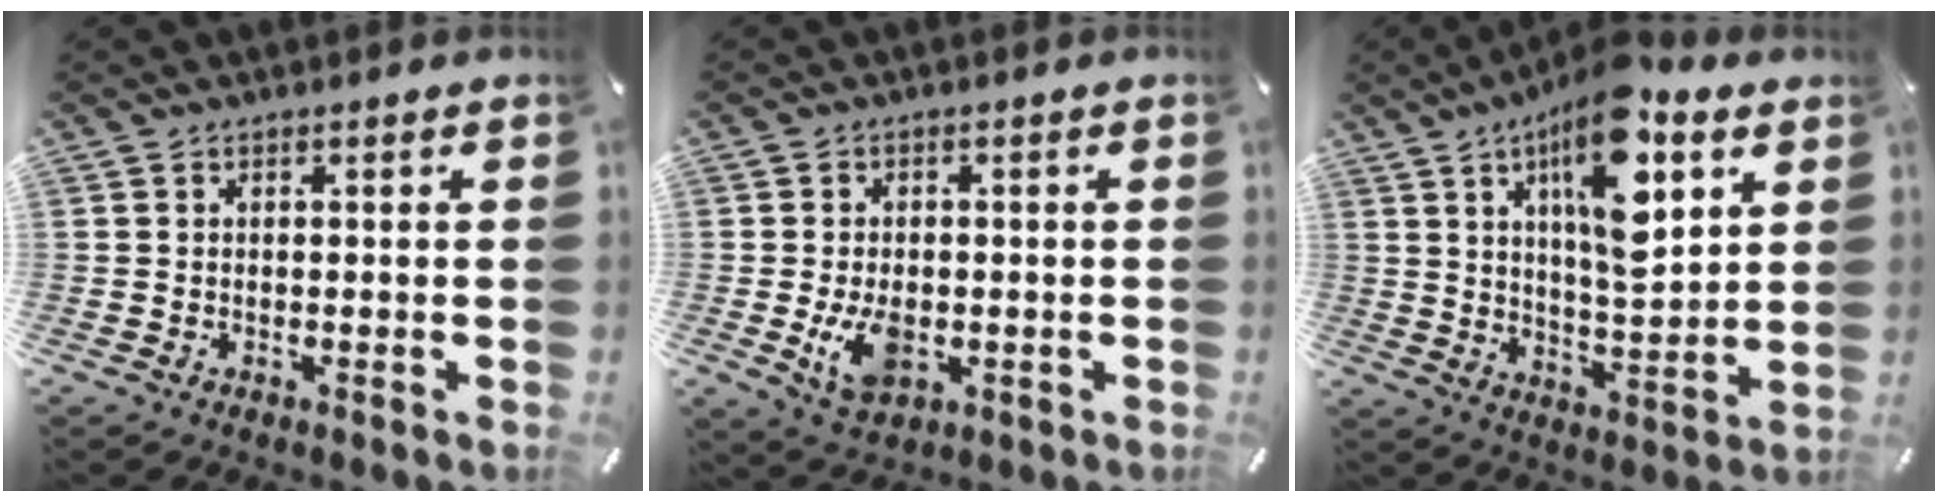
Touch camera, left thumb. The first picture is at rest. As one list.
[{"total": 7.2, "force": [-1.3, 4.8, 5.2], "torque": [-0.110, -0.003, -0.024]}, {"total": 17.1, "force": [8.3, 6.7, 13.4], "torque": [-0.219, -0.032, 0.132]}]